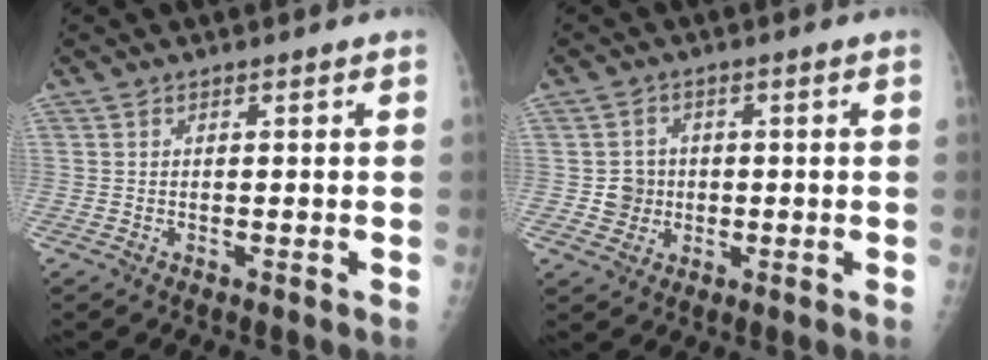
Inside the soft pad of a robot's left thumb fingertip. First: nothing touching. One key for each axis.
{"total": 4.0, "fx": -0.3, "fy": 3.9, "fz": 0.8, "tx": 0.013, "ty": 0.008, "tz": -0.005}